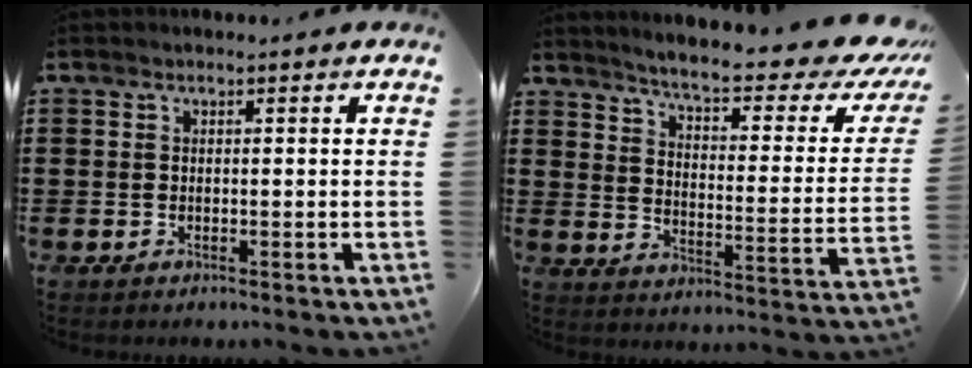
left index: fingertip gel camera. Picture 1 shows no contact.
{"total": 6.4, "force": [5.3, 0.1, 3.6], "torque": [-0.085, -0.045, 0.083]}